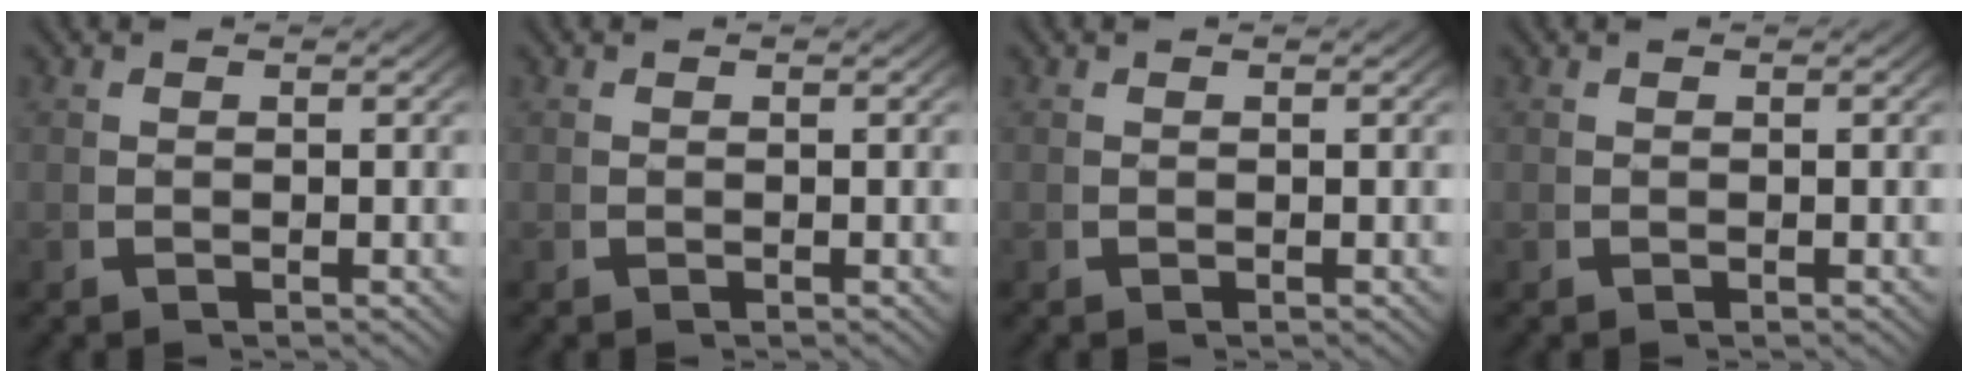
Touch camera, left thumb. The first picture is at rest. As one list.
[{"total": 0.0}, {"total": 0.0}, {"total": 0.0}]